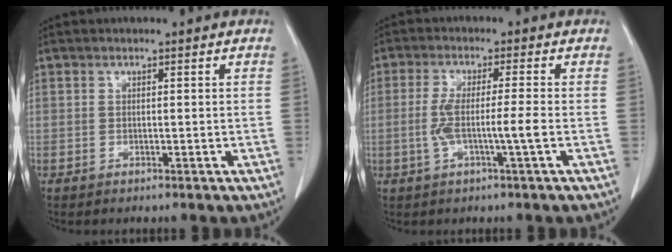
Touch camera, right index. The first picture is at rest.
{"total": 5.5, "force": [-1.3, -0.4, 5.4], "torque": [-0.113, 0.001, -0.023]}